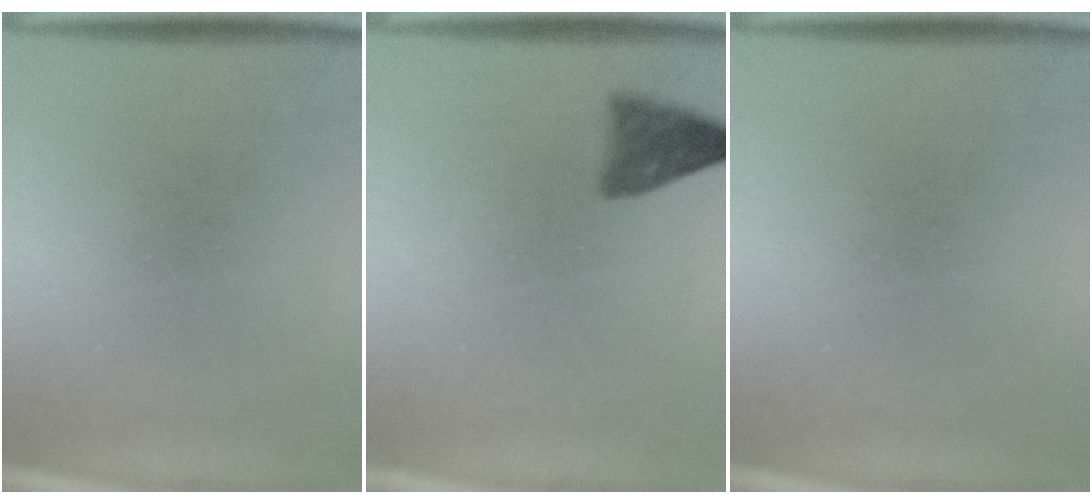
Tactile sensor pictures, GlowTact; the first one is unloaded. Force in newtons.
{"total": 3.5}
{"total": 0.0}